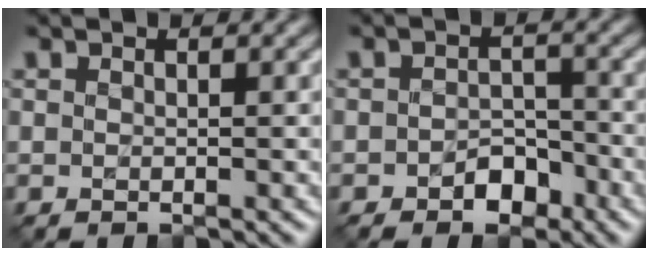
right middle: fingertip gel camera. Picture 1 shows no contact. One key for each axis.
{"total": 2.5, "fx": -1.4, "fy": 1.6, "fz": 1.3, "tx": -0.018, "ty": 0.009, "tz": -0.023}